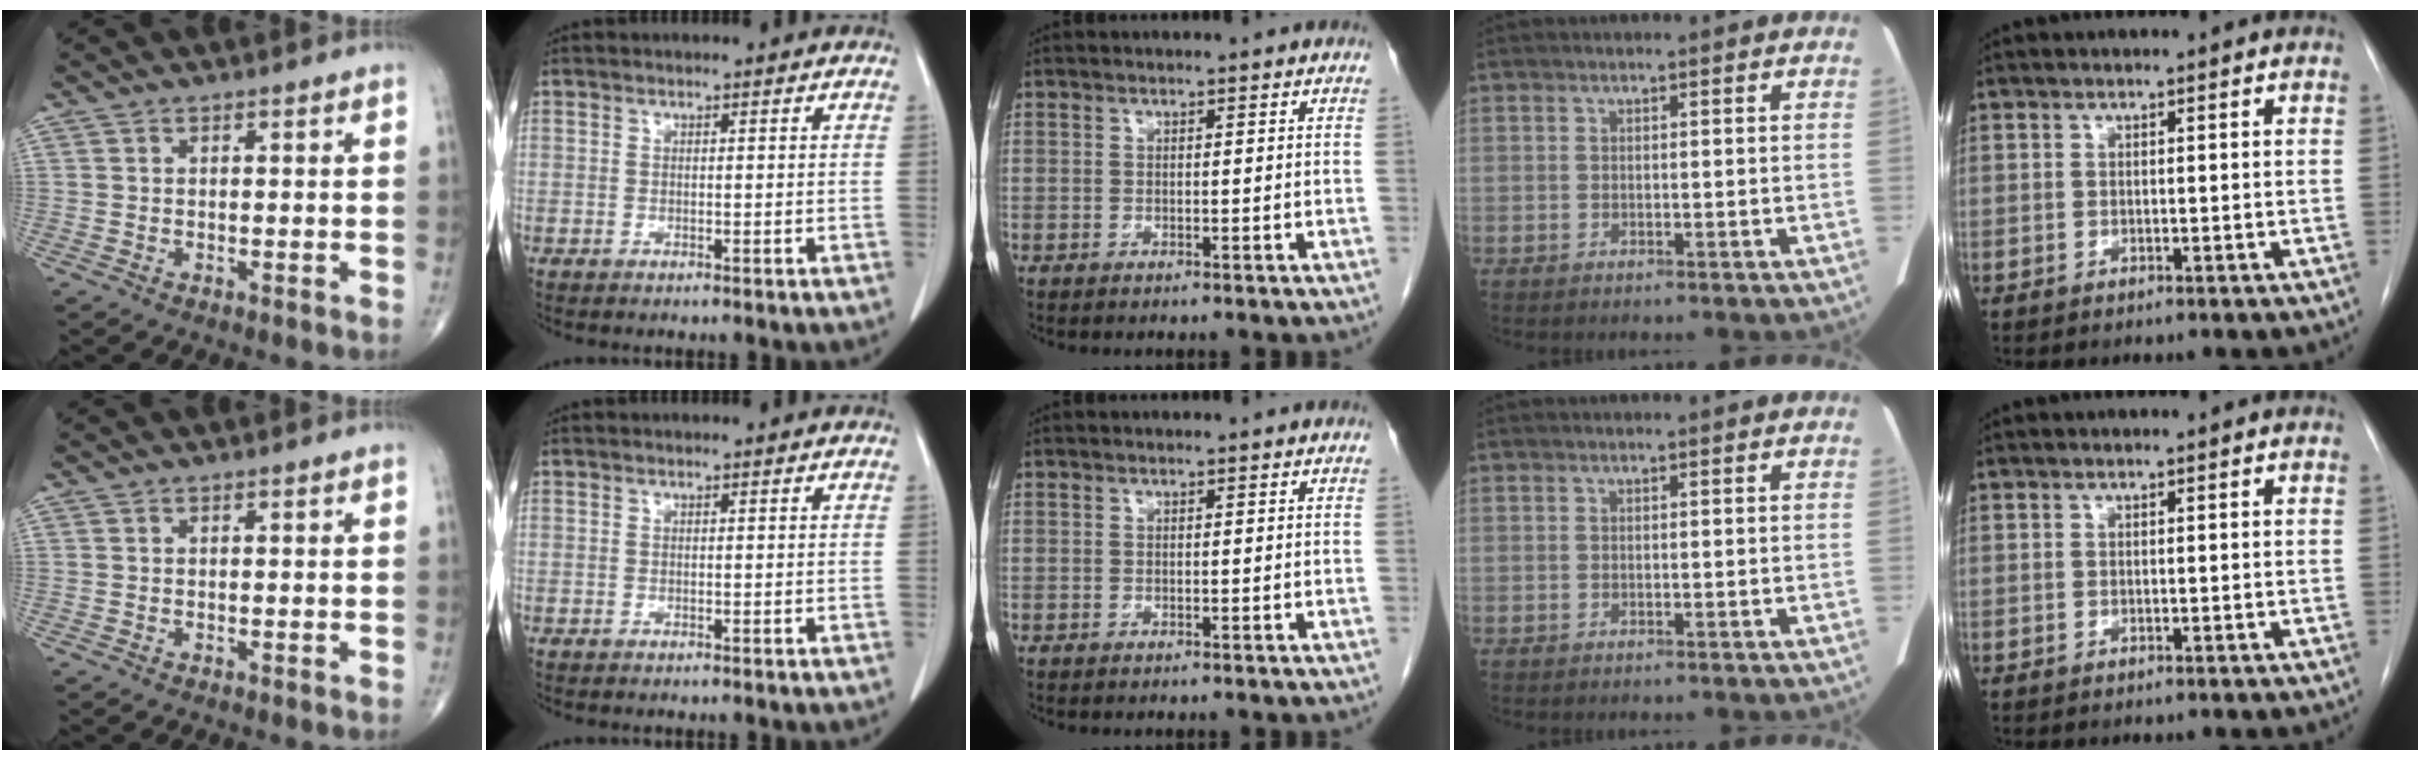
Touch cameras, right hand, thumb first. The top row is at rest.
{}